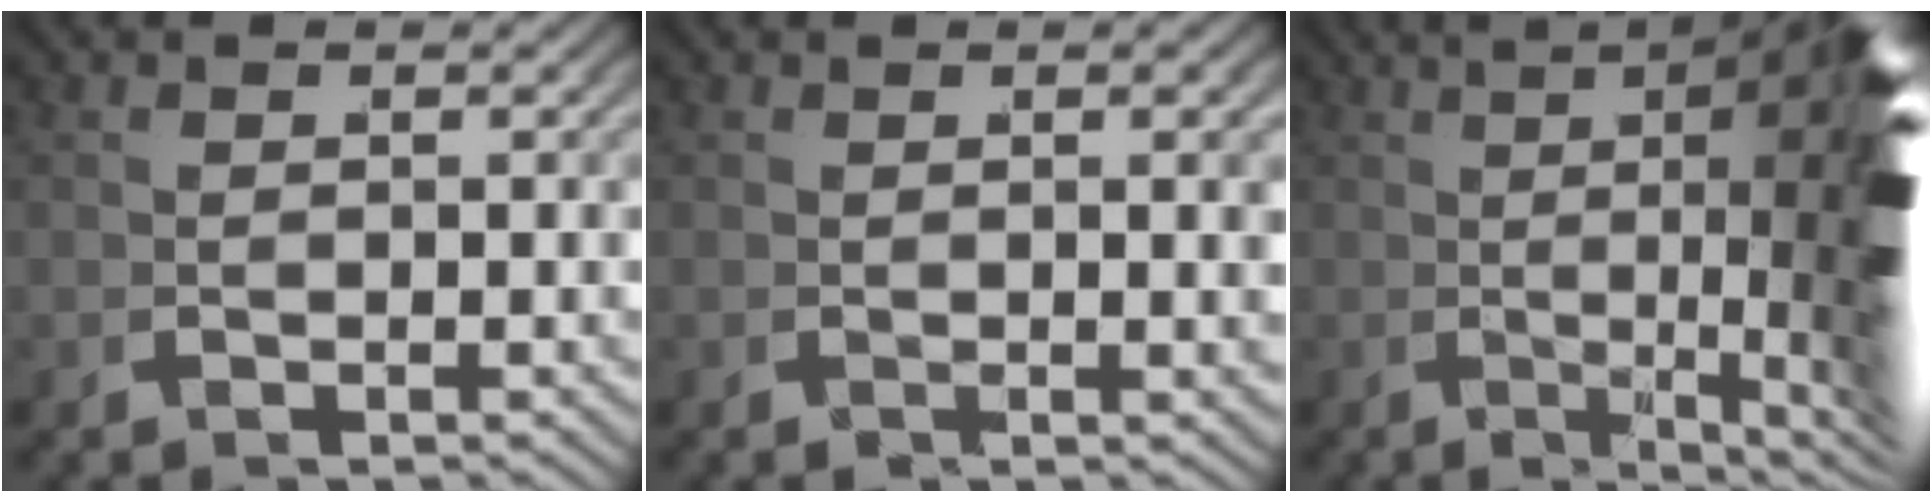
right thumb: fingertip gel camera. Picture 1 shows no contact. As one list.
[{"total": 2.0, "force": [0.4, 0.5, 1.9], "torque": [-0.038, 0.003, 0.008]}, {"total": 21.4, "force": [1.7, 7.0, 20.2], "torque": [-0.255, -0.004, 0.022]}]